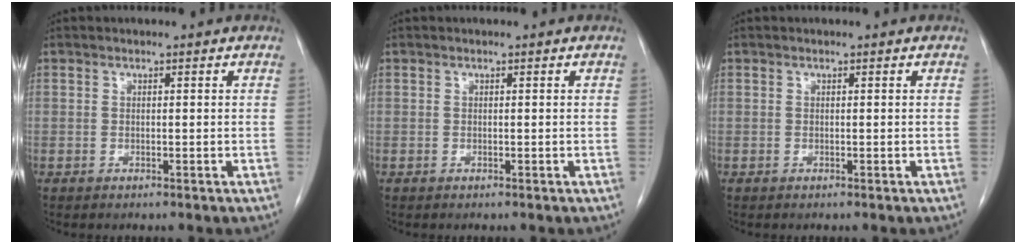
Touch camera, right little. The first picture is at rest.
{"total": 0.0}
{"total": 0.0}